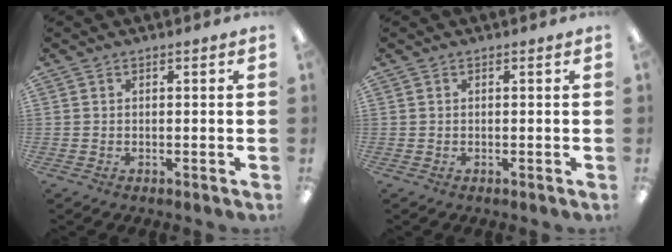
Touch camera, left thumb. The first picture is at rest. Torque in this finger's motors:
{"motor_torque": [-0.03, -0.02, 0.20, -0.20, 0.00]}